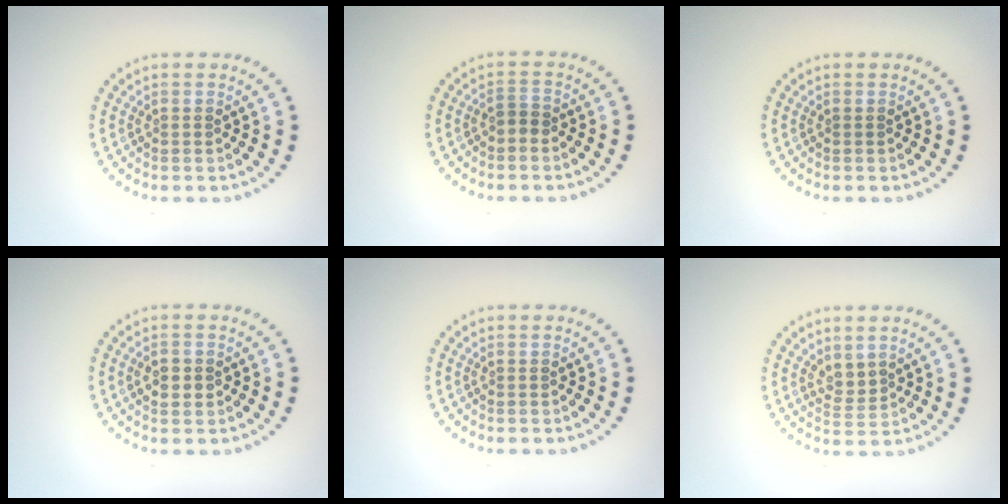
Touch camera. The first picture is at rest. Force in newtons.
{"total": 1.1, "press": 1.0, "slide": 0.5}
{"total": 0.0}
{"total": 1.6, "press": 1.6, "slide": 0.2}
{"total": 0.0}
{"total": 1.6, "press": 1.3, "slide": 0.9}